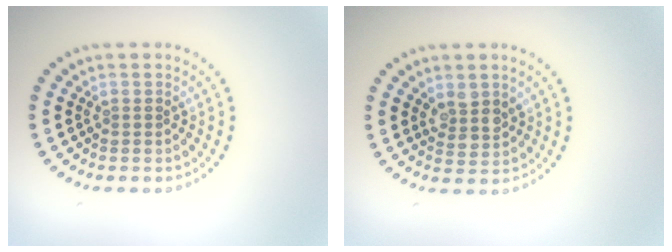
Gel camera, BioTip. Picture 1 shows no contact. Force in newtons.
{"total": 2.2, "press": 2.0, "slide": 1.0}